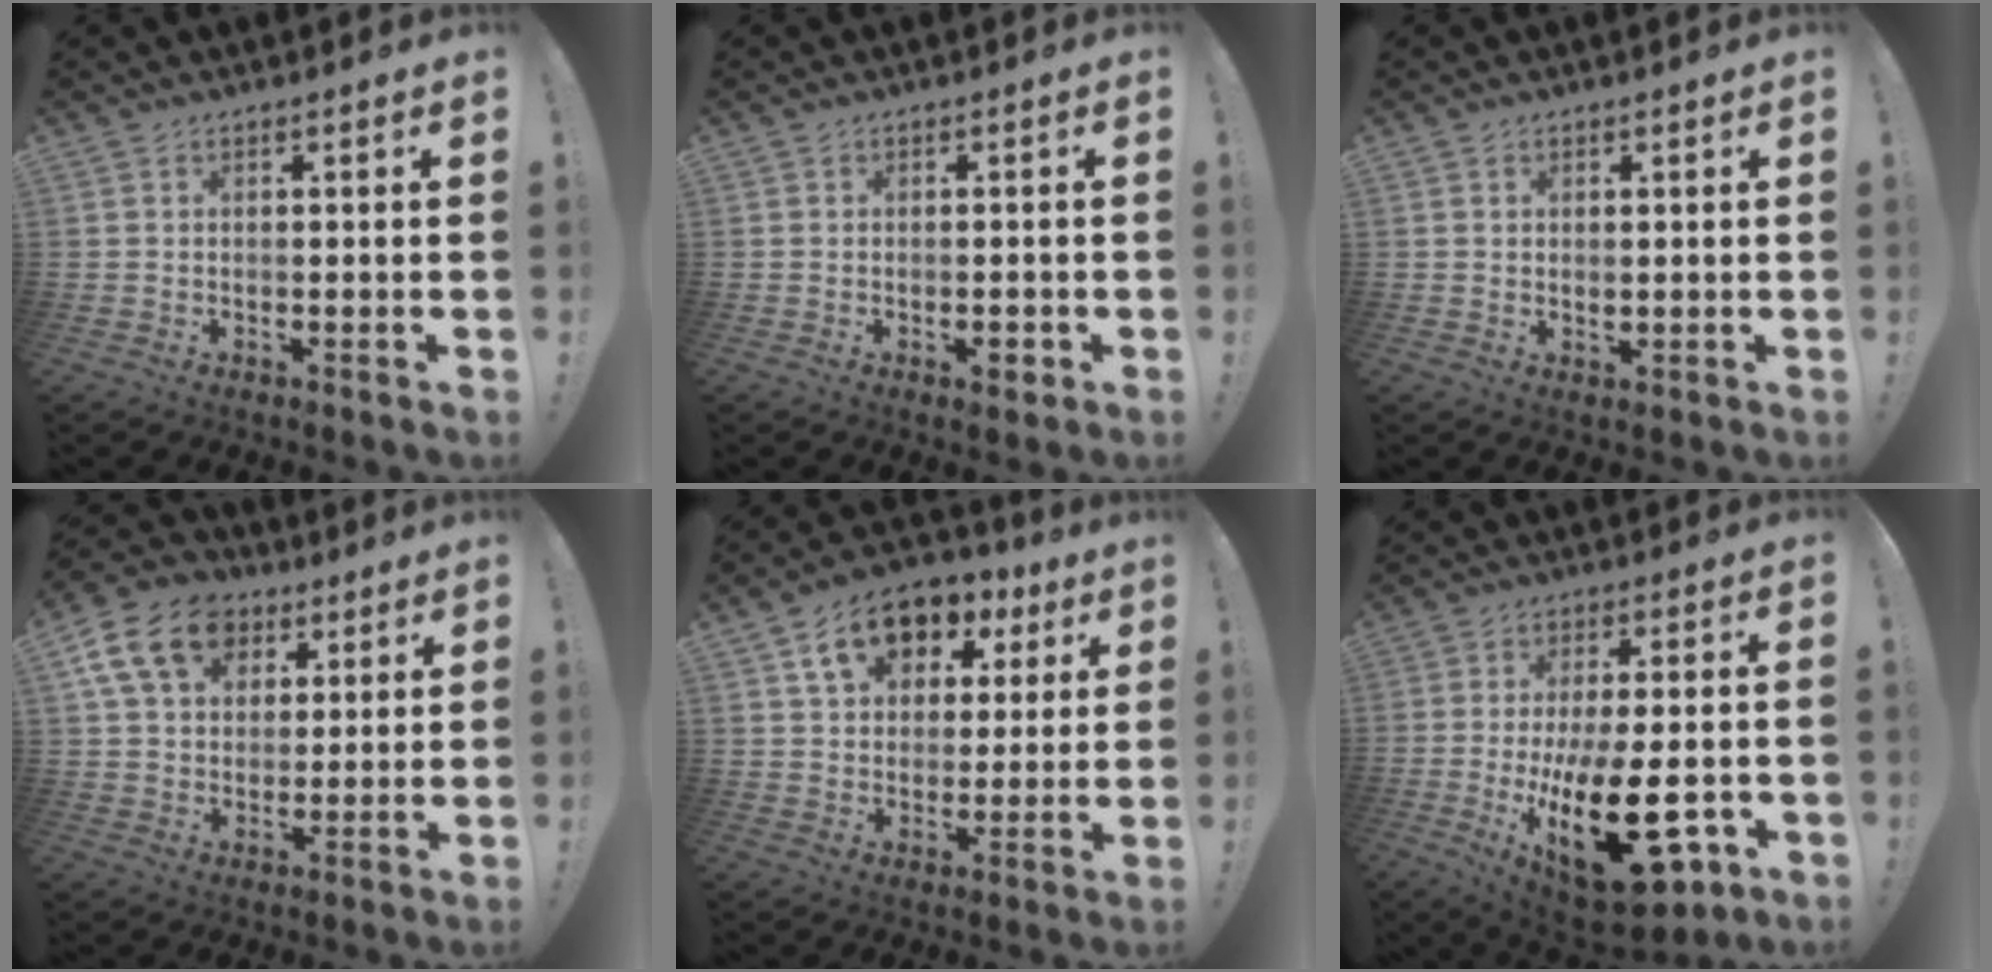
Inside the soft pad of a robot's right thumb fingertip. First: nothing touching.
{"total": 2.0, "force": [-1.0, 1.1, 1.4], "torque": [-0.012, 0.002, -0.017]}
{"total": 1.2, "force": [0.5, 0.9, 0.6], "torque": [-0.004, -0.003, 0.007]}
{"total": 16.2, "force": [7.1, 12.1, 8.2], "torque": [-0.122, -0.023, 0.137]}
{"total": 13.4, "force": [6.4, 9.7, 6.7], "torque": [-0.094, -0.024, 0.121]}
{"total": 25.2, "force": [-5.8, 10.8, 22.0], "torque": [-0.347, 0.016, -0.077]}